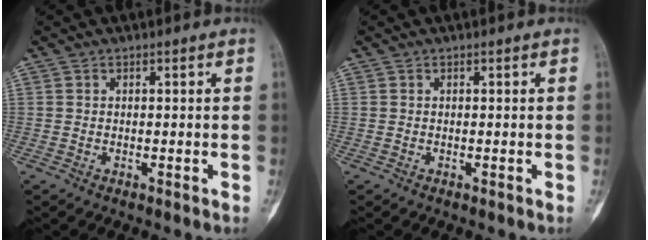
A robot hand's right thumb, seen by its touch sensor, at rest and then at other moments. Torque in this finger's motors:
{"motor_torque": [0.00, 0.00, 0.04, -0.03, 0.00]}